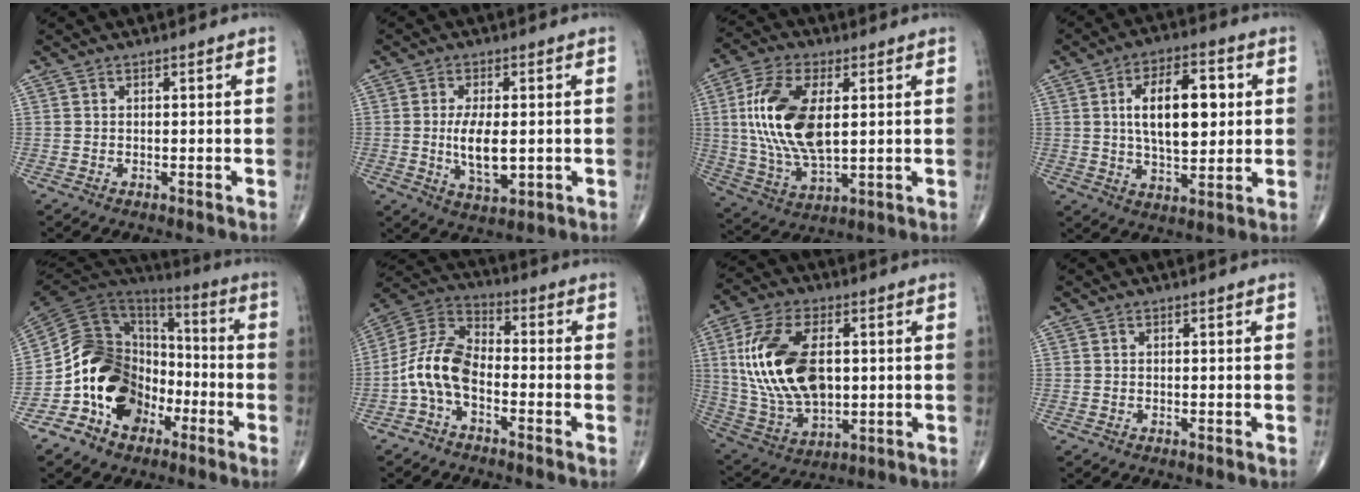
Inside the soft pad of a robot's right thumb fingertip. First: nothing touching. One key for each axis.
{"total": 11.1, "fx": -0.7, "fy": 5.2, "fz": 9.8, "tx": -0.171, "ty": -0.017, "tz": -0.003}
{"total": 17.1, "fx": 2.7, "fy": 8.5, "fz": 14.6, "tx": -0.292, "ty": -0.009, "tz": 0.054}
{"total": 14.3, "fx": 2.3, "fy": 7.0, "fz": 12.3, "tx": -0.177, "ty": 0.000, "tz": 0.038}
{"total": 19.4, "fx": -7.1, "fy": 14.2, "fz": 11.1, "tx": -0.165, "ty": 0.083, "tz": -0.127}
{"total": 10.0, "fx": -3.2, "fy": 5.5, "fz": 7.7, "tx": -0.153, "ty": 0.046, "tz": -0.076}
{"total": 19.8, "fx": 2.5, "fy": 11.2, "fz": 16.1, "tx": -0.314, "ty": -0.009, "tz": 0.054}
{"total": 0.0}